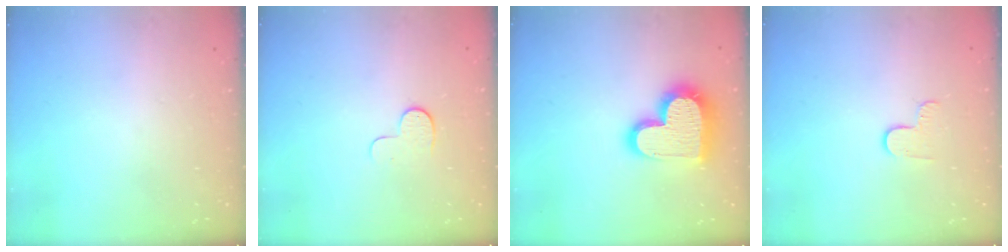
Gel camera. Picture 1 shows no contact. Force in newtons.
{"total": 5.2, "press": 5.2, "slide": 0.5}
{"total": 18.8, "press": 18.8, "slide": 1.6}
{"total": 3.7, "press": 3.6, "slide": 0.4}